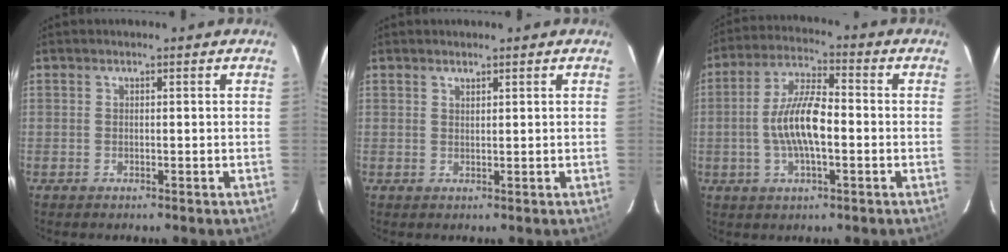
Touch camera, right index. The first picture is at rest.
{"total": 0.8, "force": [0.8, 0.2, 0.3], "torque": [-0.006, 0.001, 0.014]}
{"total": 10.4, "force": [-1.6, 3.4, 9.7], "torque": [-0.194, 0.009, -0.030]}